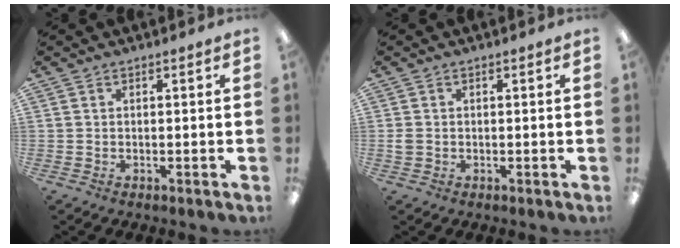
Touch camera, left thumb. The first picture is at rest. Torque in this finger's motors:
{"motor_torque": [-0.03, 0.11, 0.27, -0.22, 0.00]}